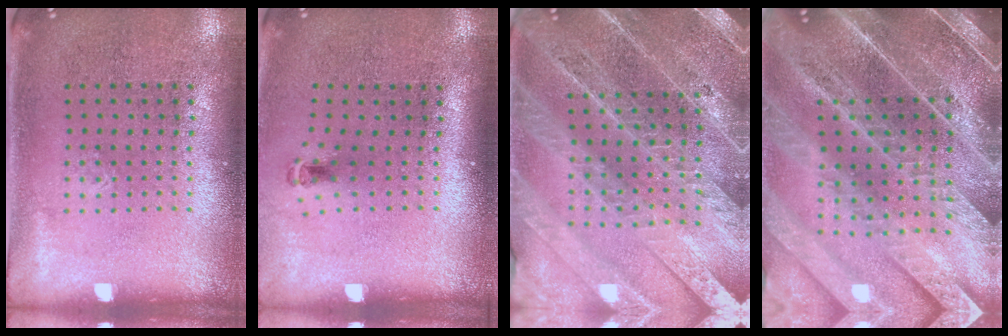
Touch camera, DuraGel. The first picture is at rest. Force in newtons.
{"total": 0.7, "press": 0.3, "slide": 0.6}
{"total": 4.6, "press": 4.1, "slide": 2.2}
{"total": 4.9, "press": 4.2, "slide": 2.4}